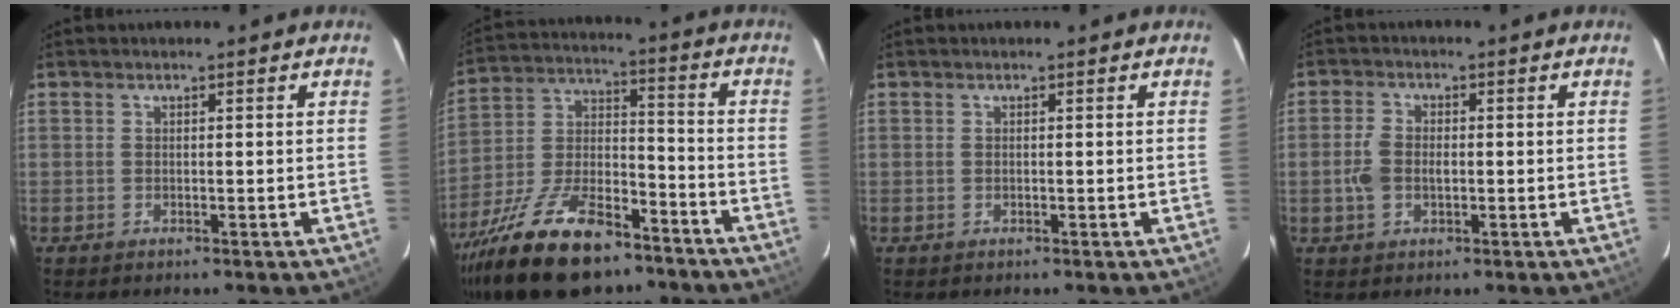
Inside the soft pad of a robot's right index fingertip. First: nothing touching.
{"total": 23.0, "force": [-15.6, 9.9, 13.6], "torque": [-0.279, -0.011, -0.263]}
{"total": 0.0}
{"total": 4.4, "force": [-0.7, 3.0, 3.1], "torque": [-0.070, 0.005, -0.010]}